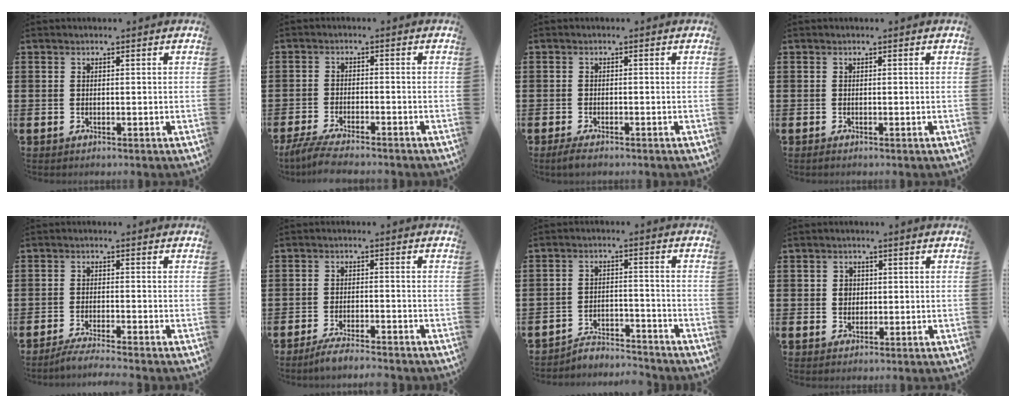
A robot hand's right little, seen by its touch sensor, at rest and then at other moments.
{"total": 3.4, "force": [-3.1, 0.3, 1.3], "torque": [-0.036, -0.004, -0.063]}
{"total": 1.4, "force": [-0.9, 0.4, 1.0], "torque": [-0.018, 0.000, -0.018]}
{"total": 0.0}
{"total": 2.4, "force": [-2.0, -0.2, 1.3], "torque": [-0.020, 0.000, -0.037]}
{"total": 3.1, "force": [-2.8, 0.0, 1.4], "torque": [-0.022, 0.002, -0.053]}
{"total": 3.8, "force": [-3.7, 0.5, 0.1], "torque": [-0.007, 0.006, -0.080]}
{"total": 1.9, "force": [0.4, 1.7, 0.7], "torque": [-0.001, 0.004, 0.003]}